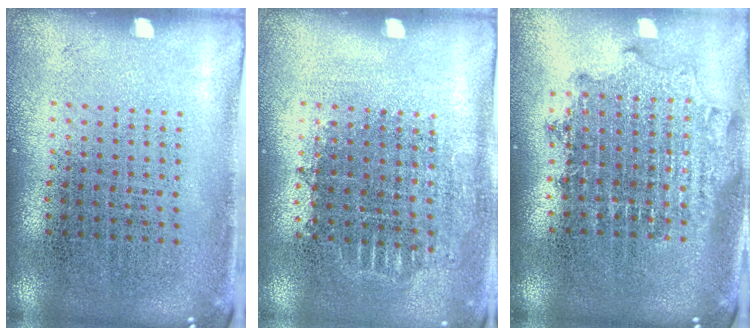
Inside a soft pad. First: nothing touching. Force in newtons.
{"total": 0.7, "press": 0.7, "slide": 0.2}
{"total": 1.8, "press": 1.4, "slide": 1.0}